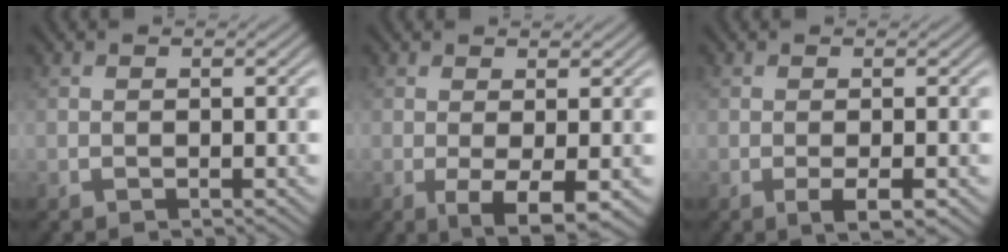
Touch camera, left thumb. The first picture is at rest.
{"total": 3.9, "force": [-0.7, 0.9, 3.7], "torque": [-0.071, -0.006, -0.011]}
{"total": 2.2, "force": [-0.8, 0.4, 2.0], "torque": [-0.037, -0.001, -0.016]}